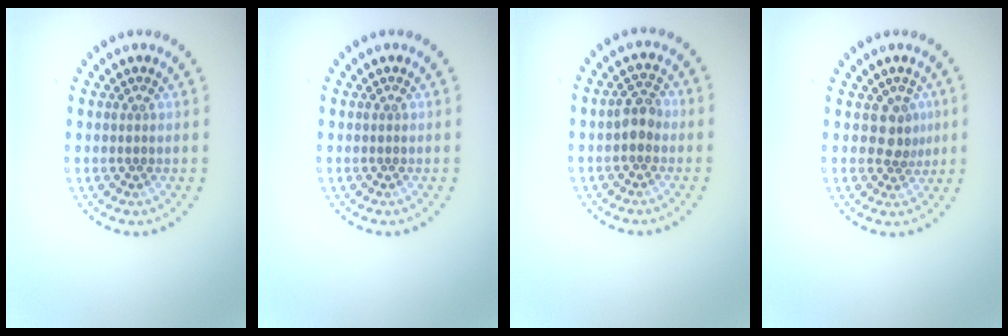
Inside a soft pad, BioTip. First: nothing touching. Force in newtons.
{"total": 0.0}
{"total": 2.1, "press": 2.0, "slide": 0.5}
{"total": 2.2, "press": 1.7, "slide": 1.5}